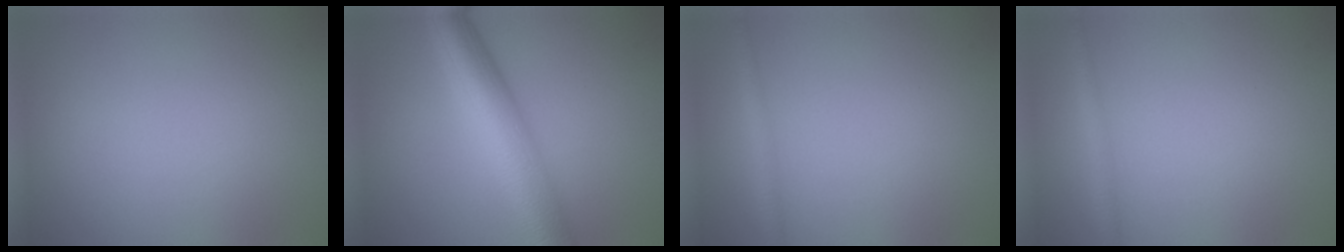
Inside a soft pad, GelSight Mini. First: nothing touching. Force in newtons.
{"total": 9.1, "press": 9.1, "slide": 0.2}
{"total": 1.5, "press": 1.5, "slide": 0.0}
{"total": 1.5, "press": 1.5, "slide": 0.0}